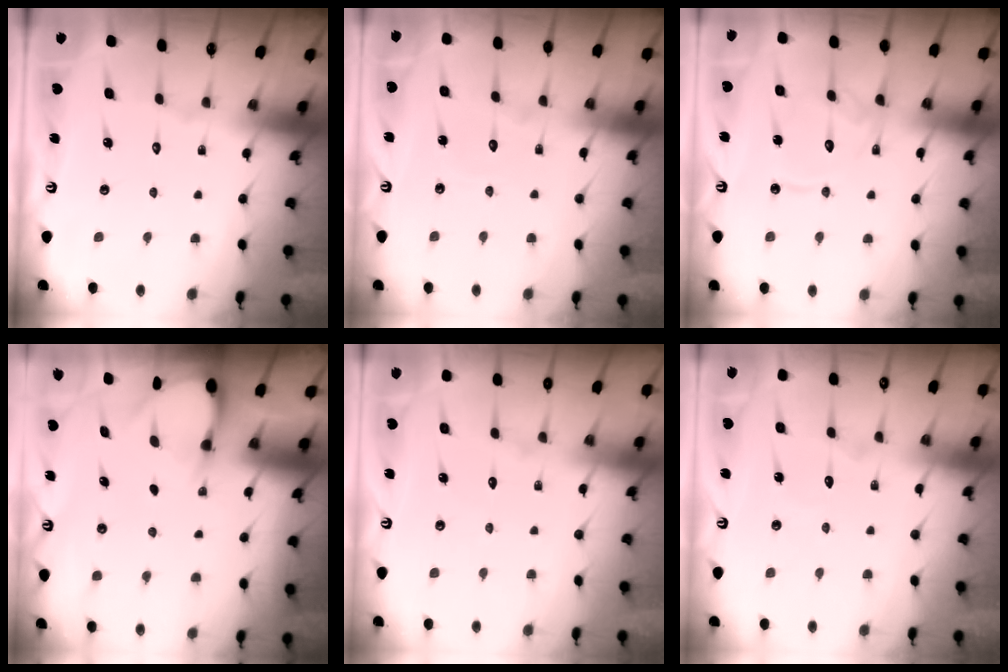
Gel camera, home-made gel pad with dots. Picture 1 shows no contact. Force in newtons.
{"total": 4.3, "press": 4.3, "slide": 0.5}
{"total": 12.8, "press": 12.7, "slide": 1.3}
{"total": 3.0, "press": 3.0, "slide": 0.4}
{"total": 2.8, "press": 2.7, "slide": 0.4}
{"total": 3.2, "press": 3.2, "slide": 0.2}